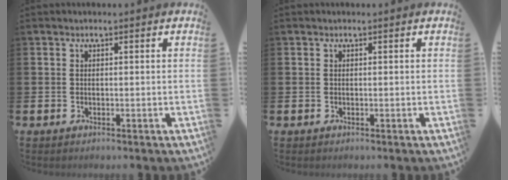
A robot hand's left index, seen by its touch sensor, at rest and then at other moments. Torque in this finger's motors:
{"motor_torque": [0.03, 0.03, -0.19, 0.00]}